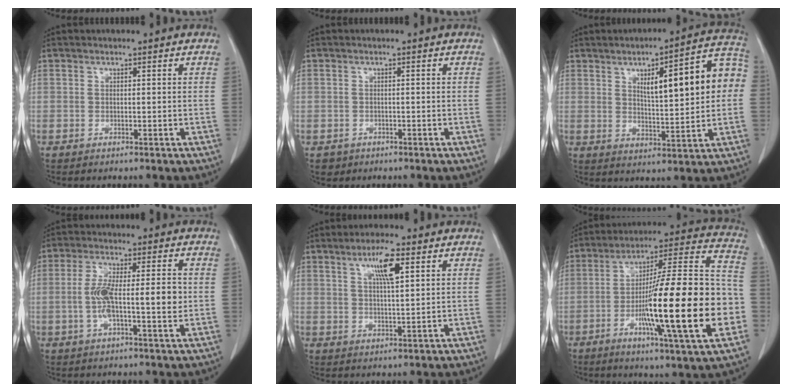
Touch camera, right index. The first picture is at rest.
{"total": 1.9, "force": [-0.9, 1.7, 0.0], "torque": [-0.001, 0.005, -0.009]}
{"total": 14.8, "force": [2.7, 3.0, 14.2], "torque": [-0.193, 0.033, 0.040]}
{"total": 8.9, "force": [-0.5, 1.9, 8.7], "torque": [-0.161, 0.012, -0.010]}
{"total": 5.9, "force": [2.7, 0.7, 5.2], "torque": [-0.093, 0.002, 0.047]}
{"total": 25.6, "force": [-6.2, 1.5, 24.8], "torque": [-0.347, -0.002, -0.104]}